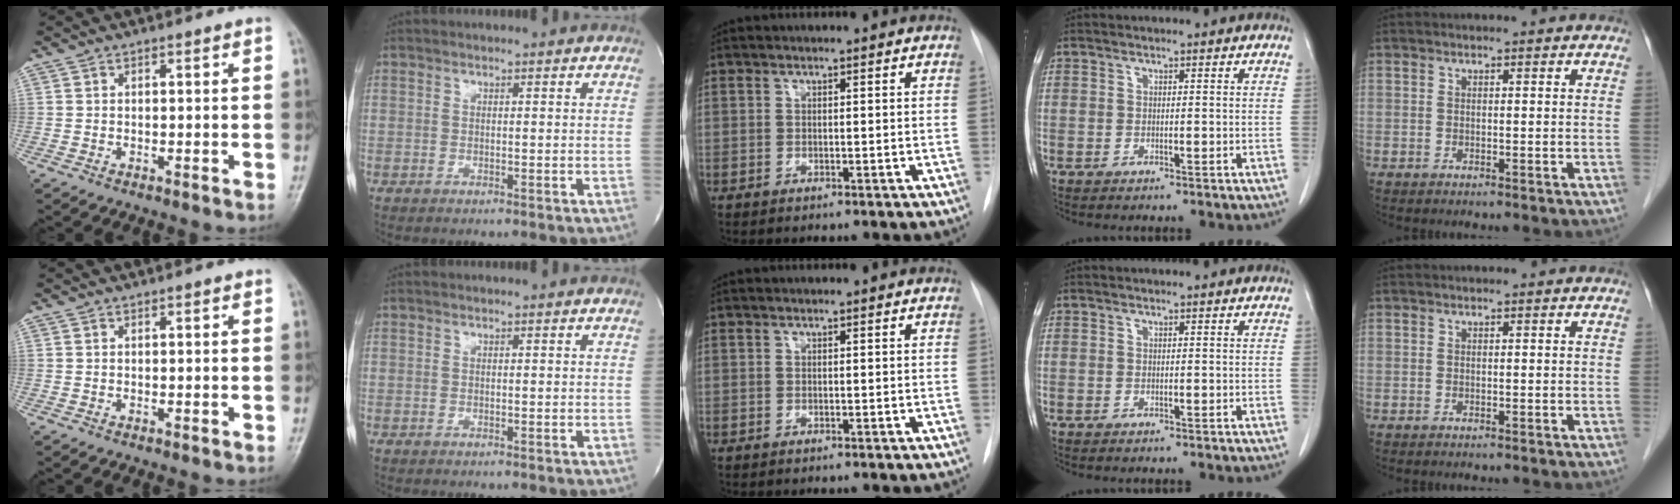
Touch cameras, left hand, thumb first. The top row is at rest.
{}